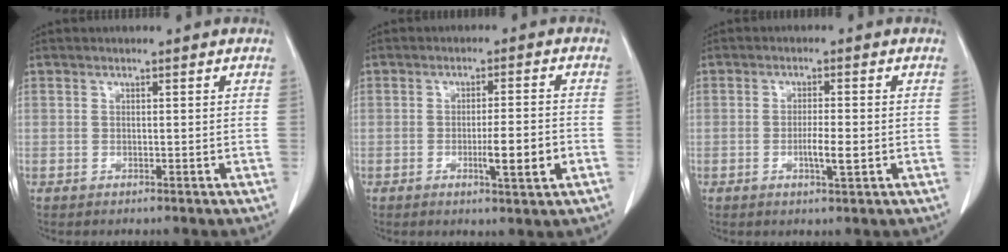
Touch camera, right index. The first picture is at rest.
{"total": 5.8, "force": [-1.8, 0.2, 5.5], "torque": [-0.085, -0.006, -0.025]}
{"total": 3.4, "force": [-0.8, 0.4, 3.3], "torque": [-0.060, -0.002, -0.012]}